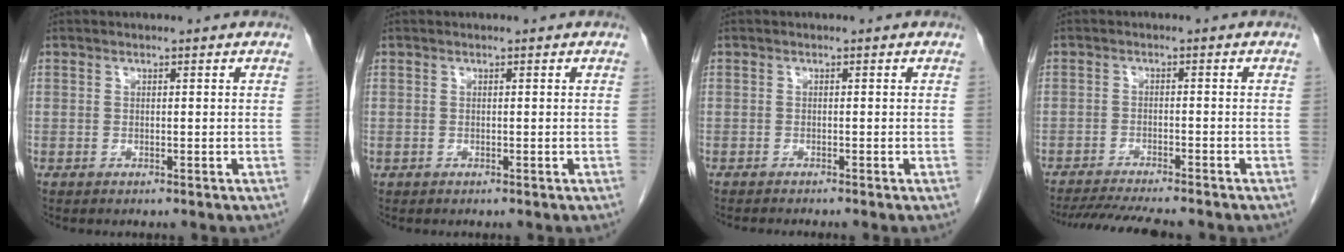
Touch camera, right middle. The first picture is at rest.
{"total": 0.0}
{"total": 2.2, "force": [-1.9, -0.4, 1.0], "torque": [-0.009, 0.001, -0.028]}
{"total": 10.1, "force": [-9.0, 0.6, 4.5], "torque": [-0.067, -0.016, -0.134]}